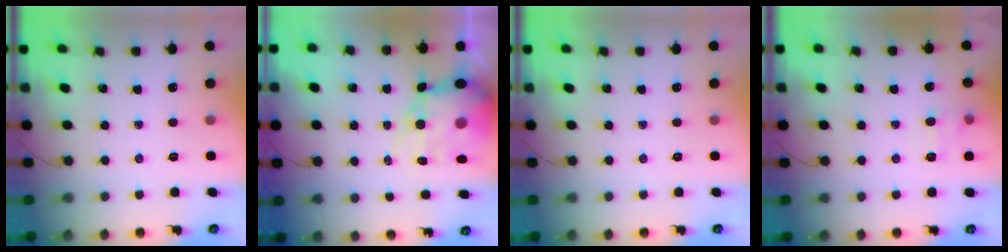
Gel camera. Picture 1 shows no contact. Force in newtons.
{"total": 12.6, "press": 12.1, "slide": 3.5}
{"total": 0.0}
{"total": 7.7, "press": 7.5, "slide": 1.9}